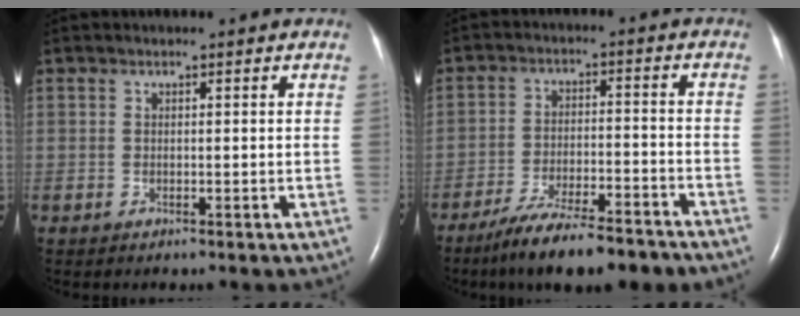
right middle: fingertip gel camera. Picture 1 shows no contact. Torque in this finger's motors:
{"motor_torque": [1.08, -1.06, 0.20, 0.12]}